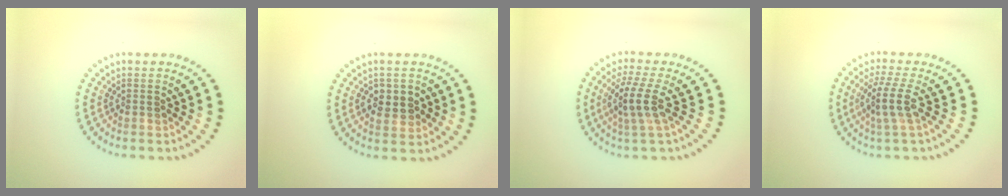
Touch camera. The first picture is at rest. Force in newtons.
{"total": 2.5, "press": 2.5, "slide": 0.2}
{"total": 3.7, "press": 3.1, "slide": 2.1}
{"total": 3.3, "press": 2.6, "slide": 2.0}